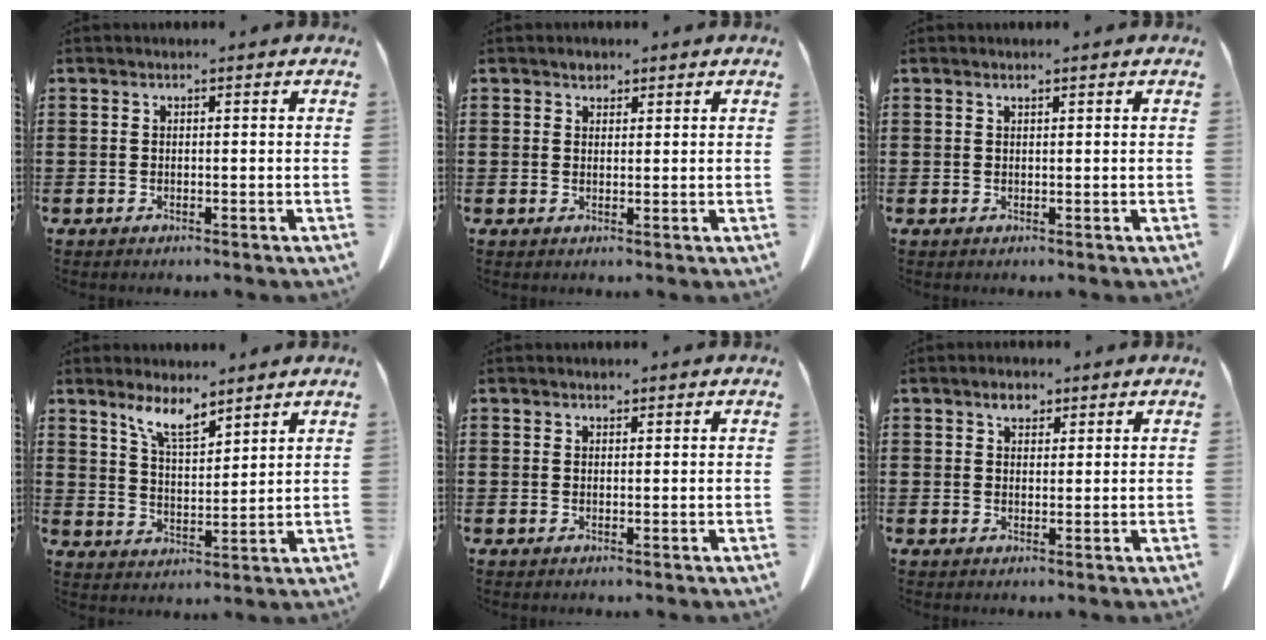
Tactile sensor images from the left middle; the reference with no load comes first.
{"total": 1.5, "force": [1.3, 0.8, 0.3], "torque": [-0.002, -0.003, 0.024]}
{"total": 0.6, "force": [0.5, 0.1, 0.4], "torque": [-0.010, -0.001, 0.010]}
{"total": 6.5, "force": [5.4, 1.3, 3.2], "torque": [-0.078, -0.018, 0.098]}
{"total": 1.0, "force": [1.0, 0.4, 0.1], "torque": [-0.005, 0.001, 0.020]}
{"total": 2.7, "force": [2.0, 1.3, 1.4], "torque": [-0.014, -0.004, 0.034]}